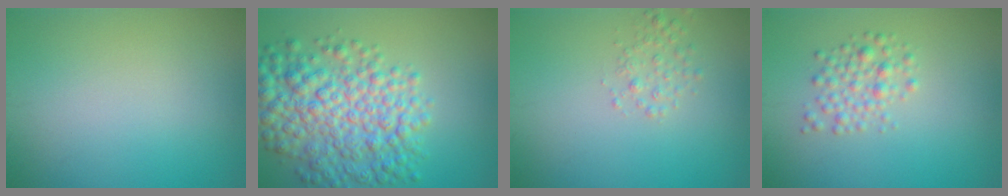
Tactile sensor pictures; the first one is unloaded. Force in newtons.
{"total": 8.2, "press": 8.2, "slide": 0.2}
{"total": 1.5, "press": 1.5, "slide": 0.1}
{"total": 2.3, "press": 2.3, "slide": 0.1}